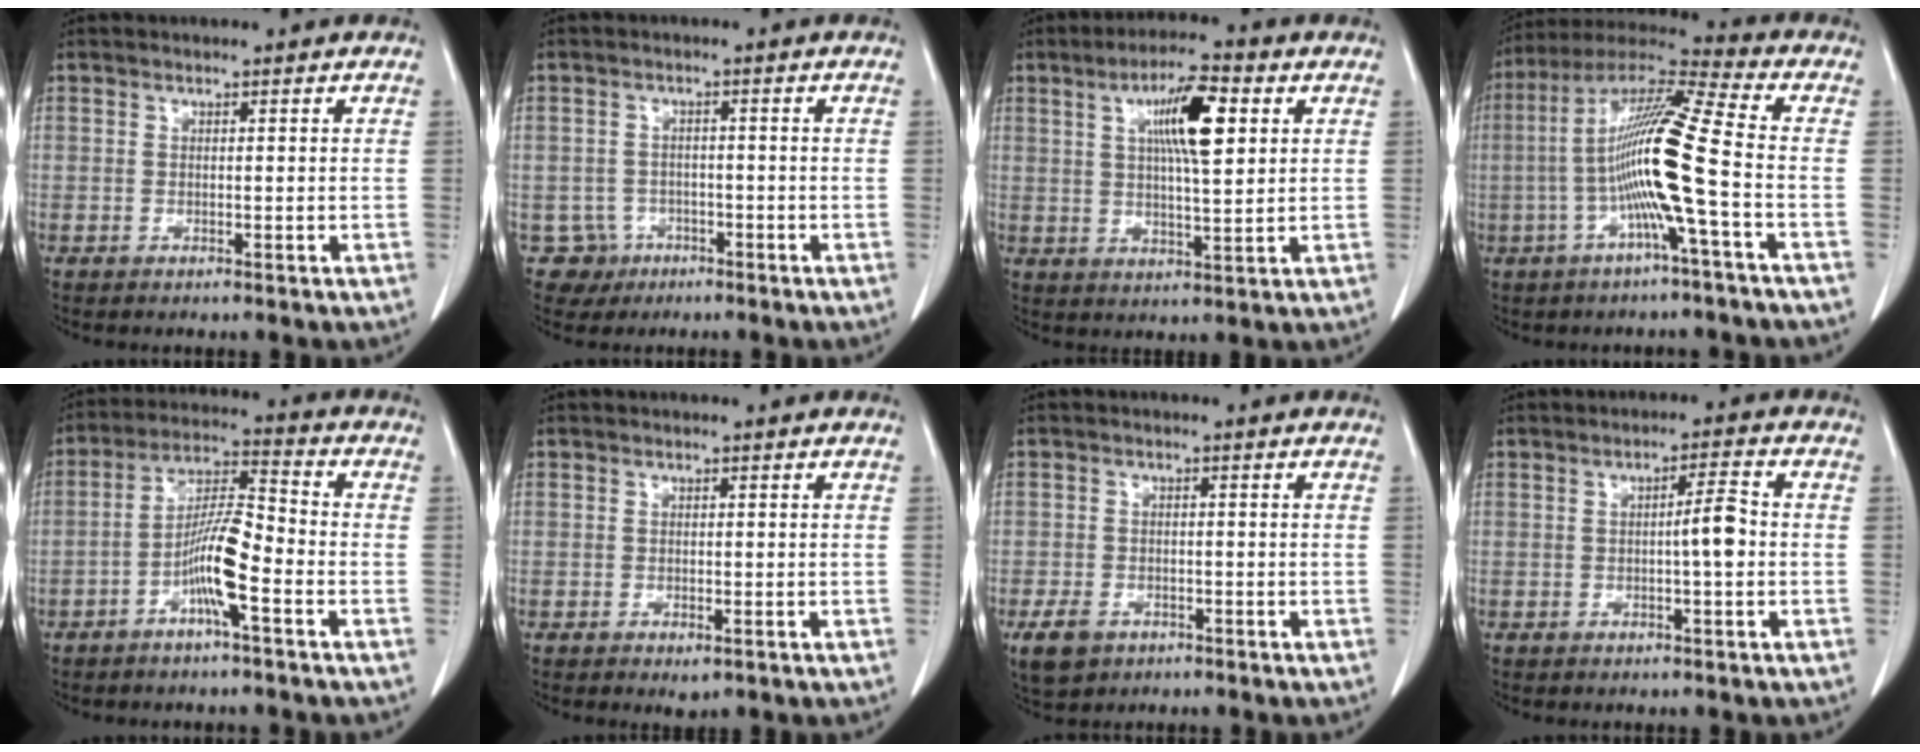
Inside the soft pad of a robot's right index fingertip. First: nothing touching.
{"total": 3.9, "force": [-1.7, 3.5, -0.6], "torque": [0.013, 0.014, -0.023]}
{"total": 9.9, "force": [3.2, 1.8, 9.1], "torque": [-0.157, 0.010, 0.054]}
{"total": 14.4, "force": [-2.7, -0.9, 14.1], "torque": [-0.269, 0.011, -0.064]}
{"total": 8.8, "force": [-3.6, 0.8, 8.0], "torque": [-0.158, 0.013, -0.069]}
{"total": 1.5, "force": [-0.7, 0.7, 1.1], "torque": [-0.016, -0.002, -0.001]}
{"total": 4.5, "force": [-2.6, 3.1, 2.0], "torque": [-0.043, -0.002, -0.035]}
{"total": 3.9, "force": [-0.5, 0.2, 3.9], "torque": [-0.059, 0.004, -0.010]}